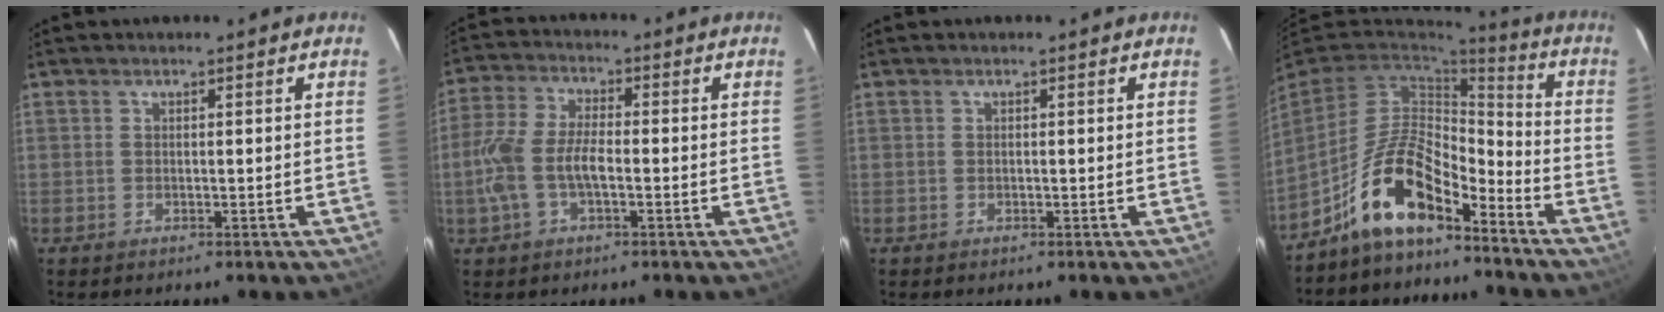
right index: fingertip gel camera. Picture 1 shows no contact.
{"total": 9.1, "force": [-2.1, 4.0, 7.8], "torque": [-0.173, 0.007, -0.041]}
{"total": 0.0}
{"total": 12.9, "force": [-9.0, 4.6, 8.0], "torque": [-0.166, 0.011, -0.172]}